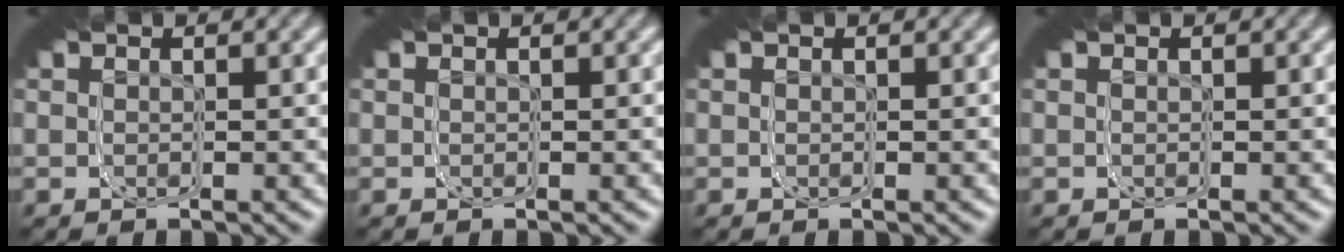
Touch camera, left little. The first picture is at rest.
{"total": 0.0}
{"total": 0.0}
{"total": 0.0}